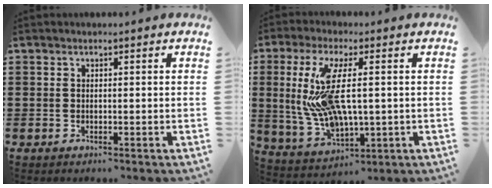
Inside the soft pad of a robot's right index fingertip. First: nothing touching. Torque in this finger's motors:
{"motor_torque": [1.47, -0.67, 1.05, 0.21]}